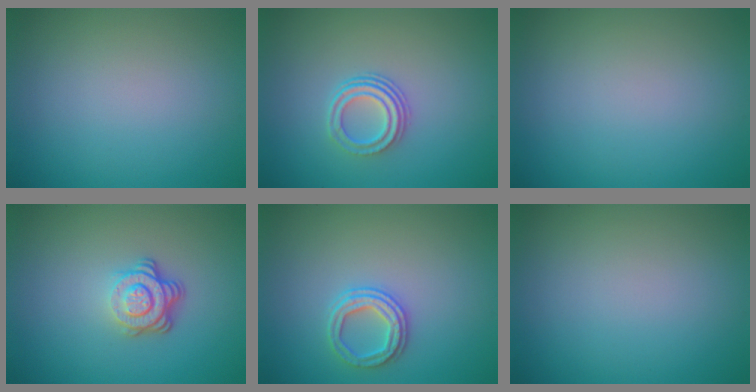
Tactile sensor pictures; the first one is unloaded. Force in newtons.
{"total": 3.0, "press": 2.2, "slide": 2.1}
{"total": 0.0}
{"total": 3.9, "press": 2.7, "slide": 2.8}
{"total": 2.5, "press": 2.4, "slide": 0.6}
{"total": 0.0}